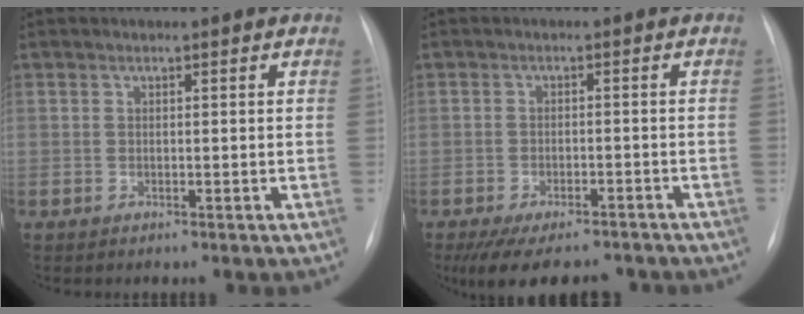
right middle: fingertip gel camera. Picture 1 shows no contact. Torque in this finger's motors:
{"motor_torque": [1.14, -1.00, 0.48, 0.05]}